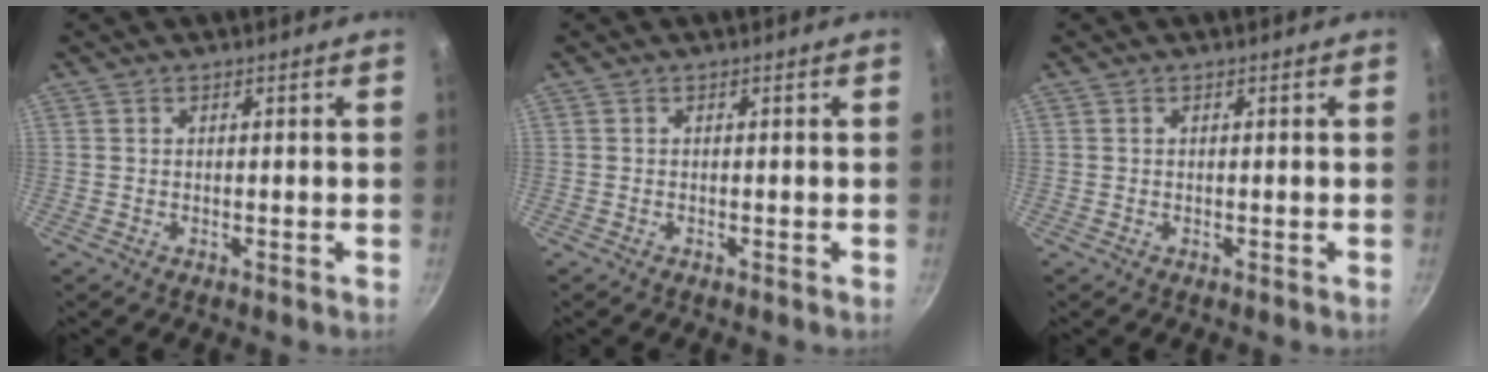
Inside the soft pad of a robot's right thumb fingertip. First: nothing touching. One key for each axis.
{"total": 0.0}
{"total": 0.0}